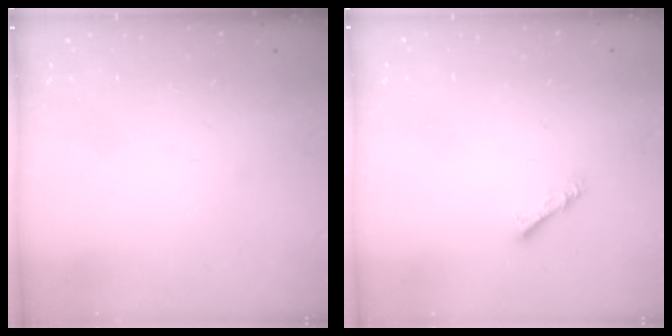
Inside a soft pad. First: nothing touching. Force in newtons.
{"total": 3.0, "press": 2.9, "slide": 0.6}